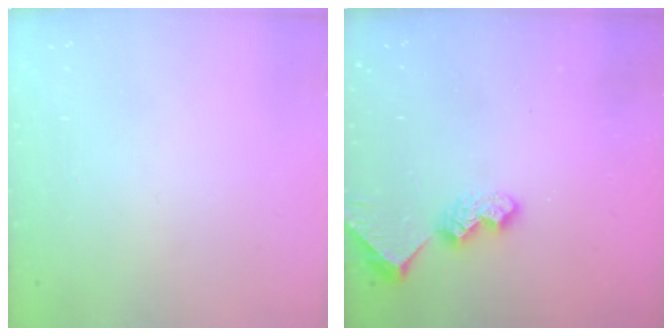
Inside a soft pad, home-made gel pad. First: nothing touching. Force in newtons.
{"total": 8.5, "press": 8.5, "slide": 0.6}